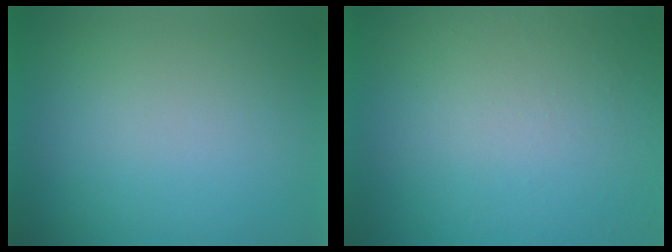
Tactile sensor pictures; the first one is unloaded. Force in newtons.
{"total": 8.3}